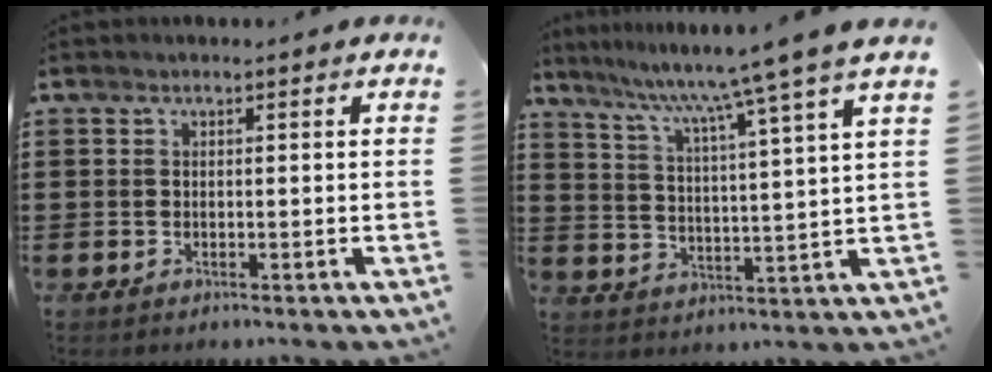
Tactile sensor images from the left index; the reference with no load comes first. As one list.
[{"total": 8.1, "force": [6.8, -1.9, 4.0], "torque": [-0.104, -0.045, 0.106]}]